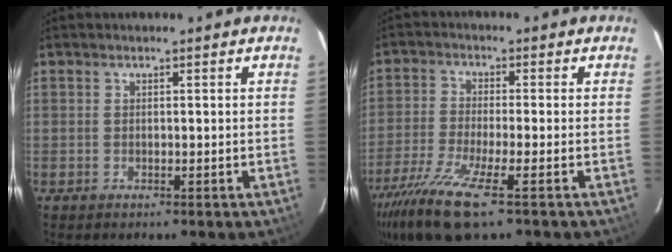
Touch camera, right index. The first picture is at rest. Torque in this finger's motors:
{"motor_torque": [1.43, -0.71, 0.69, 0.16]}